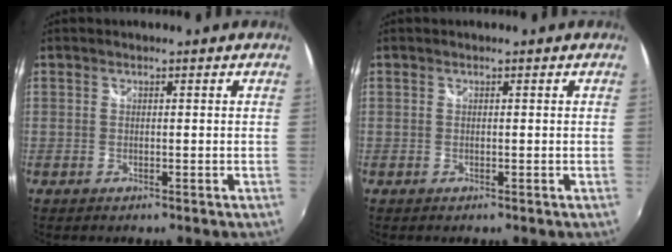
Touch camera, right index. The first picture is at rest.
{"total": 0.0}